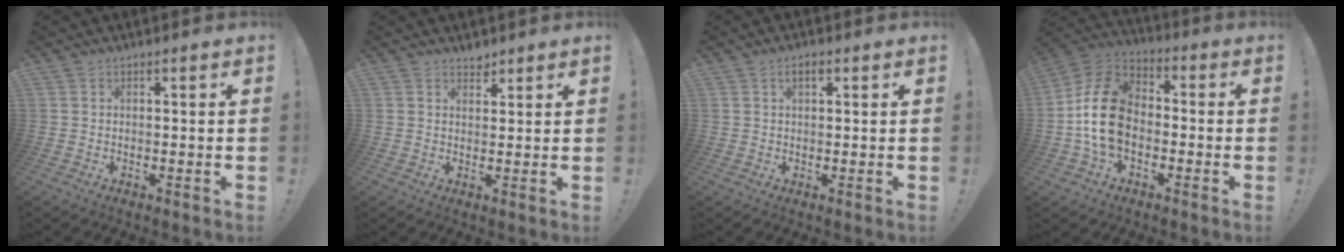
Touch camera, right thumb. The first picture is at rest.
{"total": 2.6, "force": [2.4, 0.9, 0.4], "torque": [0.012, -0.020, 0.041]}
{"total": 2.0, "force": [0.9, 1.0, 1.5], "torque": [-0.029, 0.003, 0.015]}
{"total": 17.2, "force": [-2.5, 12.4, 11.7], "torque": [-0.209, 0.036, -0.036]}